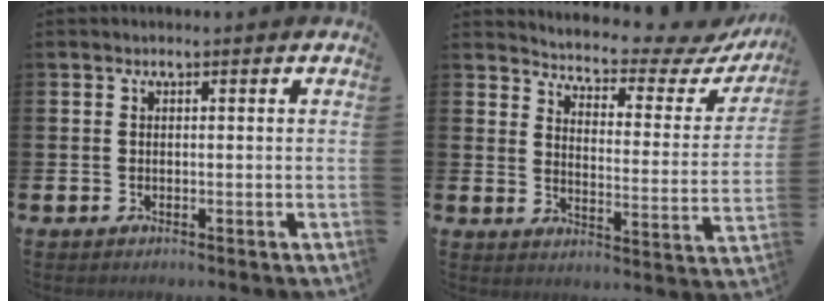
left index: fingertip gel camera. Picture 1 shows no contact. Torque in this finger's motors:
{"motor_torque": [1.07, -1.07, 0.47, 0.05]}